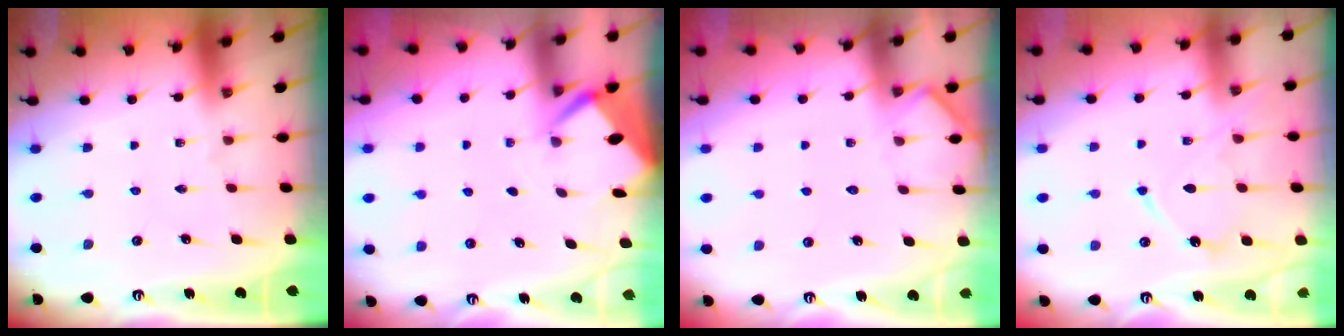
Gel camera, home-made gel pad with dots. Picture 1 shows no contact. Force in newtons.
{"total": 2.7, "press": 2.7, "slide": 0.3}
{"total": 3.9, "press": 3.9, "slide": 0.5}
{"total": 11.5, "press": 11.5, "slide": 1.0}